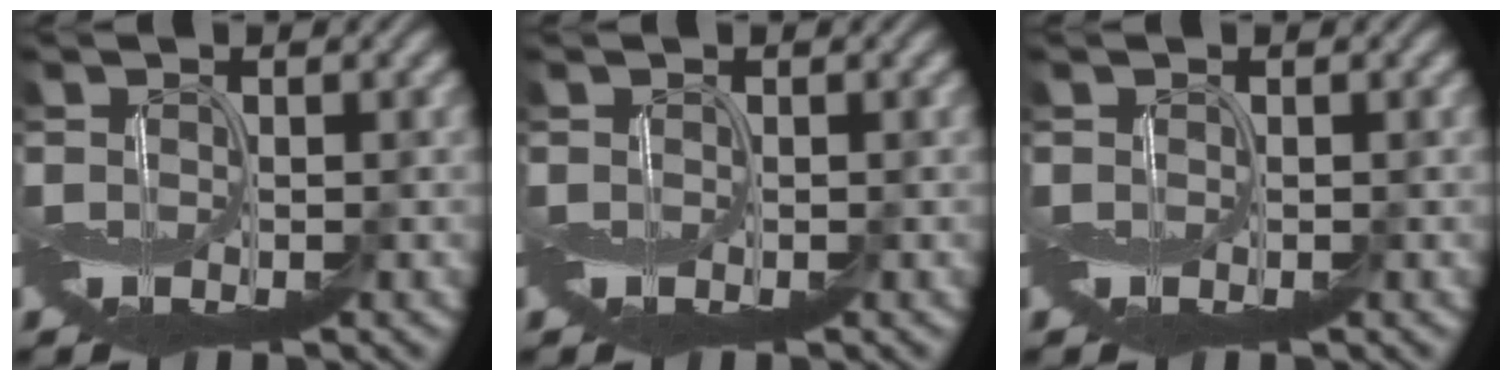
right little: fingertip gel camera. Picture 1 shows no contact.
{"total": 0.0}
{"total": 0.0}